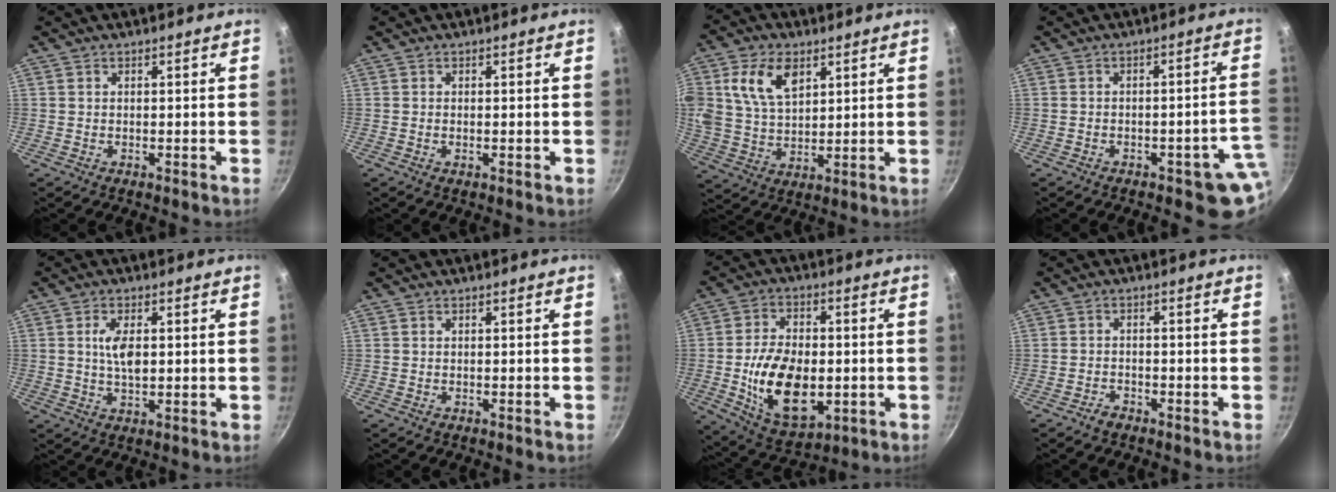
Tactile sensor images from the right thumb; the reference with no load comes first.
{"total": 0.6, "force": [-0.1, 0.3, 0.5], "torque": [-0.008, 0.001, -0.003]}
{"total": 11.8, "force": [4.7, 7.4, 7.9], "torque": [-0.133, -0.013, 0.089]}
{"total": 7.9, "force": [-2.6, 3.9, 6.3], "torque": [-0.025, 0.035, -0.025]}
{"total": 5.4, "force": [0.8, 2.6, 4.7], "torque": [-0.083, 0.000, 0.015]}
{"total": 0.0}
{"total": 16.8, "force": [-2.2, 10.2, 13.1], "torque": [-0.209, 0.001, -0.026]}
{"total": 2.0, "force": [-1.6, 1.0, 0.6], "torque": [-0.009, 0.019, -0.028]}